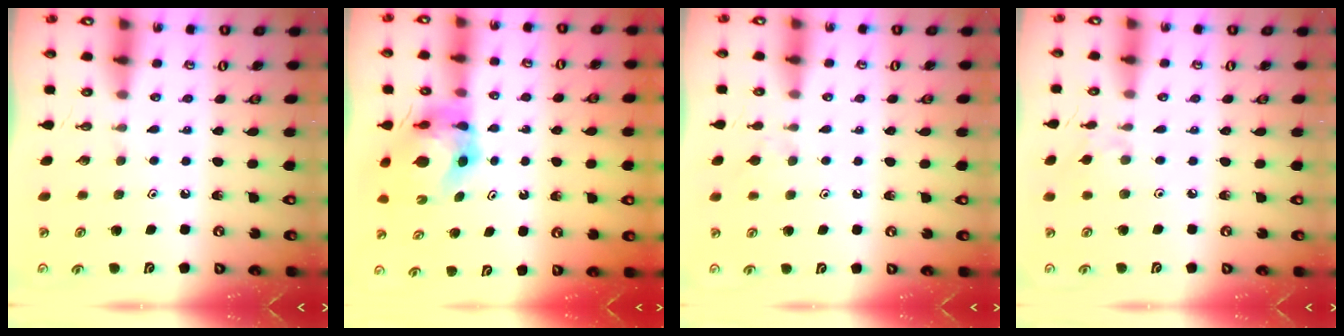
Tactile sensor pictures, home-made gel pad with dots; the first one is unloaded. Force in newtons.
{"total": 6.8, "press": 6.8, "slide": 0.5}
{"total": 2.5, "press": 2.4, "slide": 0.6}
{"total": 2.1, "press": 2.1, "slide": 0.4}